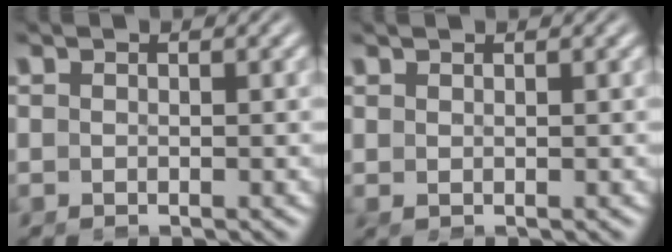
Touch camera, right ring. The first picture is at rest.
{"total": 1.0, "force": [0.8, -0.4, 0.5], "torque": [-0.005, 0.006, 0.014]}